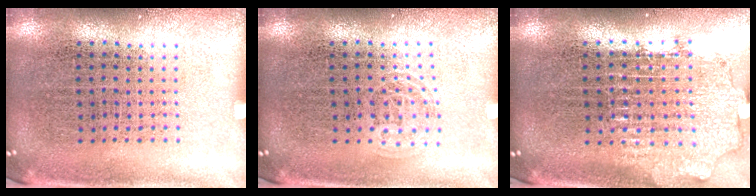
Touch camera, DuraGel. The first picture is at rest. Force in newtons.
{"total": 0.9, "press": 0.6, "slide": 0.6}
{"total": 2.0, "press": 1.5, "slide": 1.3}